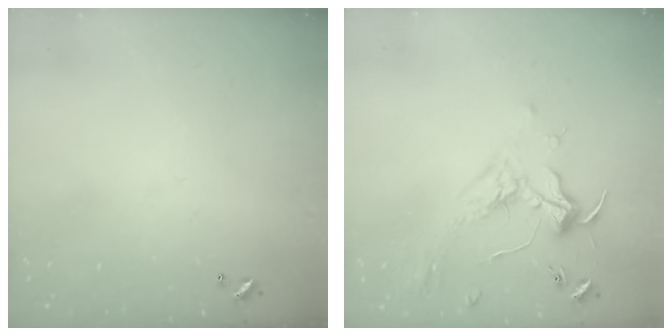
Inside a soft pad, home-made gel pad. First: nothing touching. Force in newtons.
{"total": 1.8, "press": 1.6, "slide": 0.7}